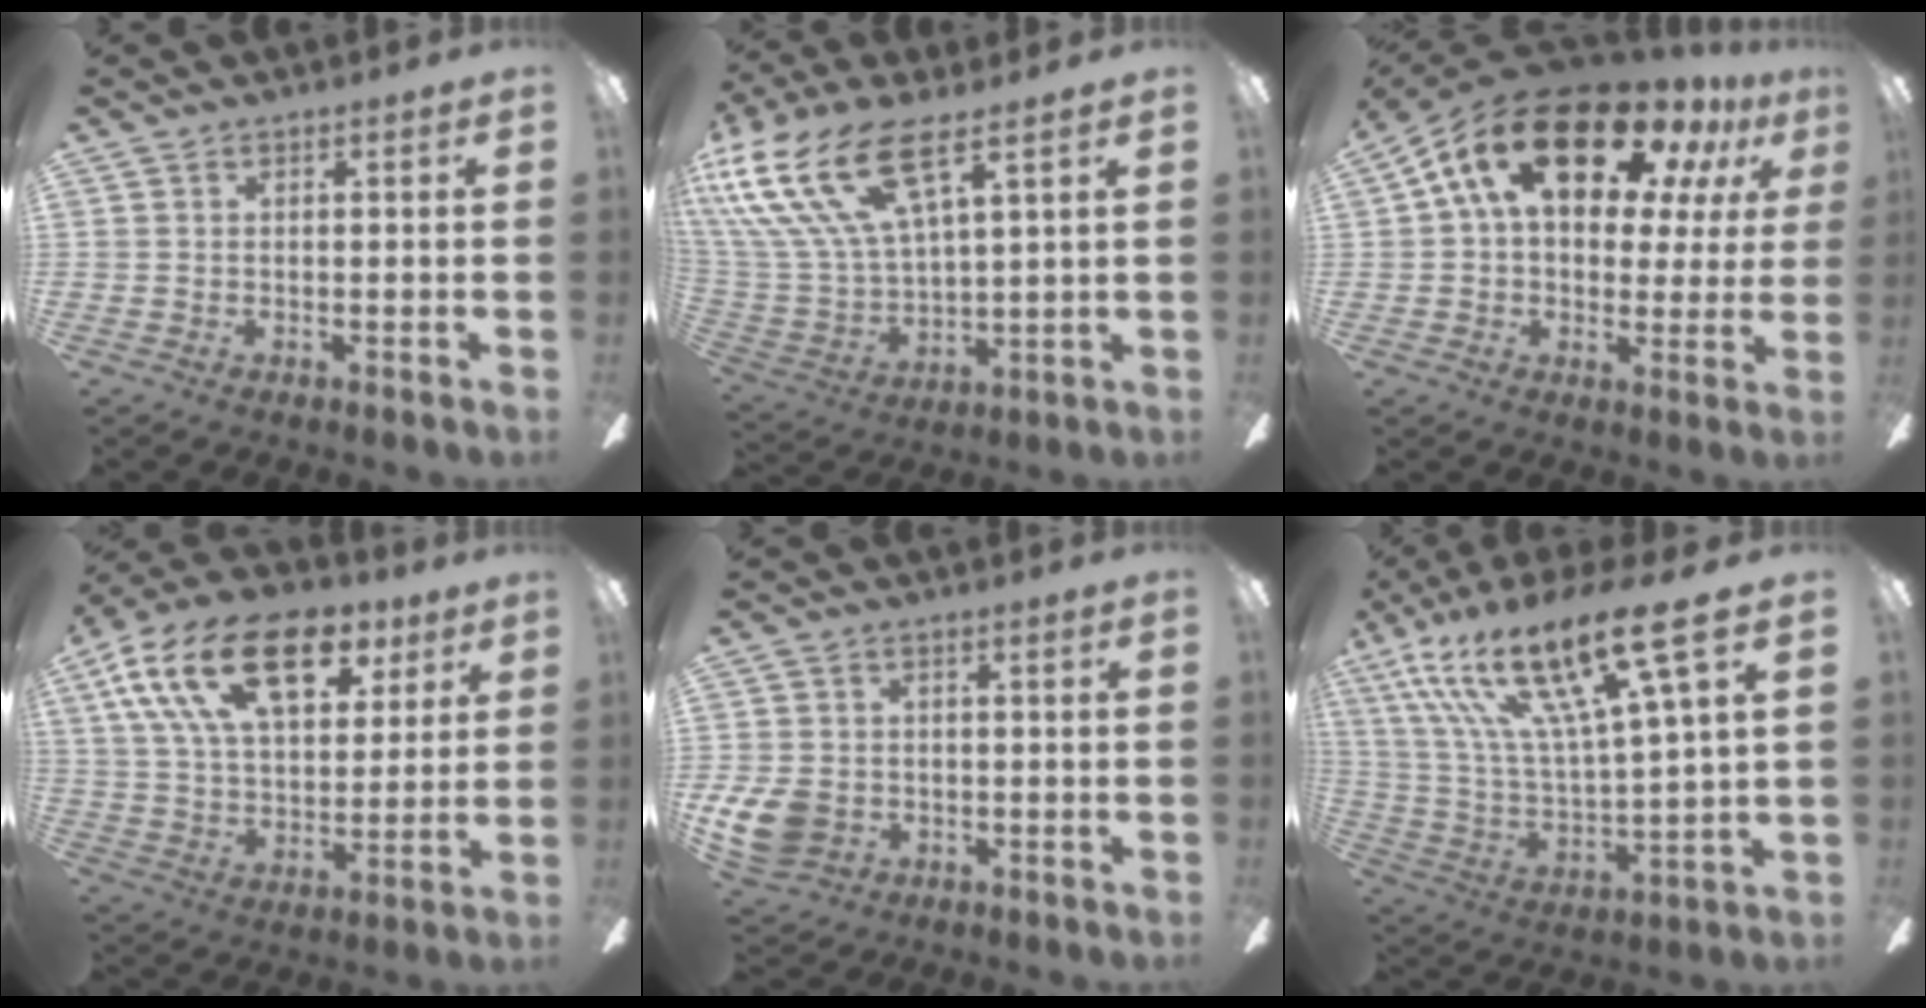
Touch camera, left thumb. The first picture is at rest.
{"total": 22.5, "force": [12.8, 8.9, 16.3], "torque": [-0.372, -0.066, 0.224]}
{"total": 22.6, "force": [11.5, 11.9, 15.4], "torque": [-0.270, -0.052, 0.193]}
{"total": 22.7, "force": [11.3, 12.4, 15.3], "torque": [-0.257, -0.037, 0.195]}
{"total": 8.7, "force": [-2.0, 7.1, 4.5], "torque": [-0.097, 0.010, -0.037]}
{"total": 23.8, "force": [14.5, 5.5, 18.1], "torque": [-0.364, -0.083, 0.234]}